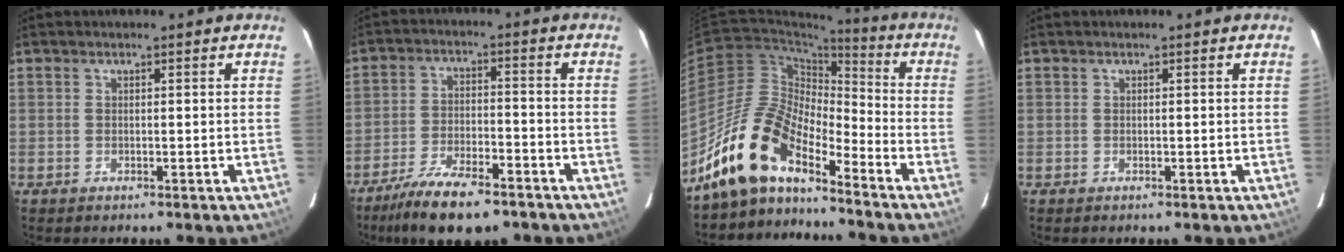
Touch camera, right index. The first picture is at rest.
{"total": 13.9, "force": [-10.7, 4.4, 7.7], "torque": [-0.169, -0.019, -0.181]}
{"total": 13.7, "force": [-11.5, 4.4, 6.1], "torque": [-0.110, 0.013, -0.232]}
{"total": 0.0}